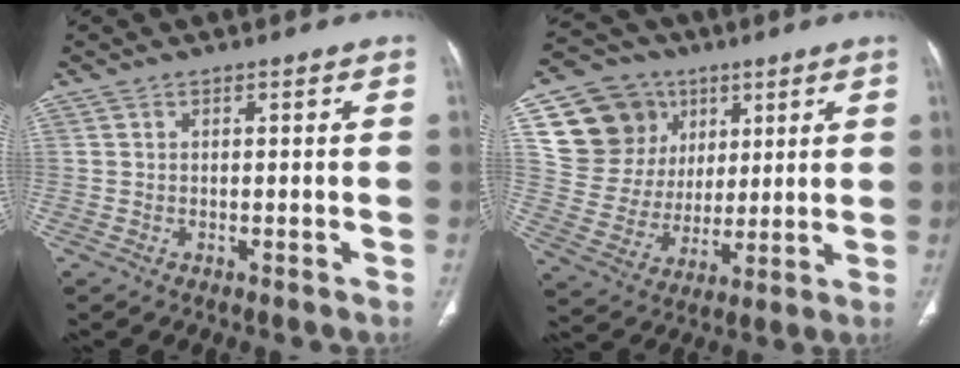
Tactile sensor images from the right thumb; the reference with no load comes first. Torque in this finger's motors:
{"motor_torque": [1.33, 1.41, 0.09, -0.34, -0.06]}